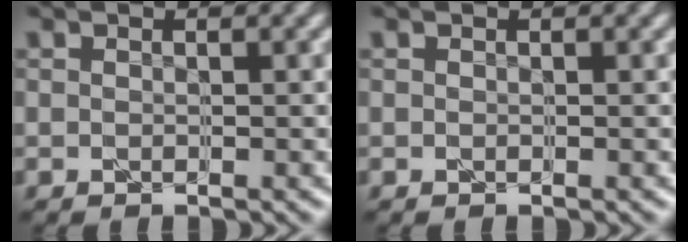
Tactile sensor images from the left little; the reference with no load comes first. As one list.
[{"total": 0.0}]